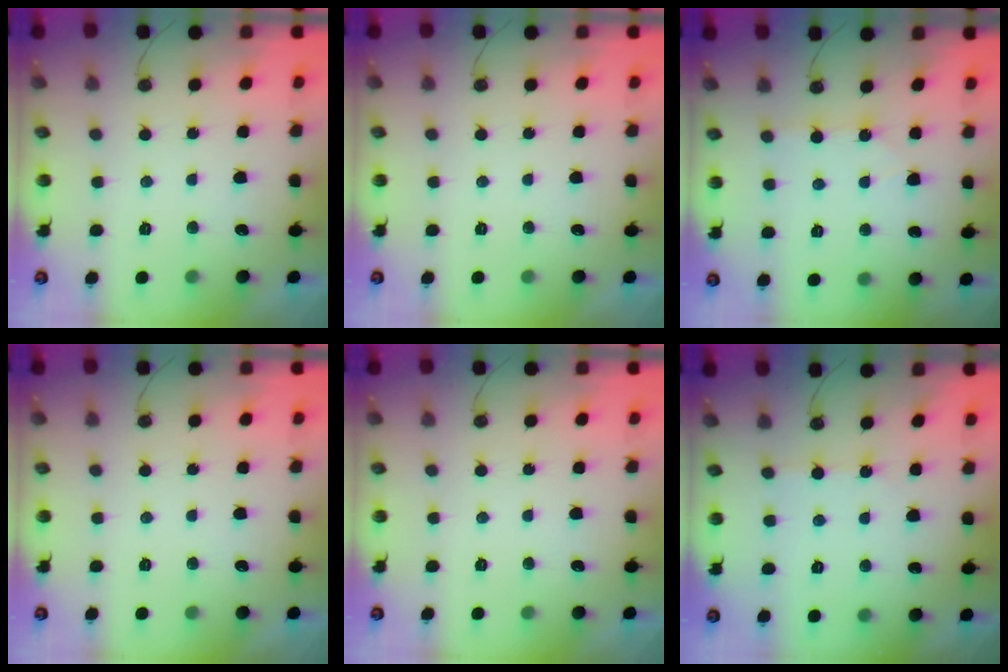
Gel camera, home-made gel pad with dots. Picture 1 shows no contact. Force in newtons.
{"total": 0.0}
{"total": 2.5, "press": 2.5, "slide": 0.5}
{"total": 0.0}
{"total": 0.0}
{"total": 2.1, "press": 2.0, "slide": 0.4}